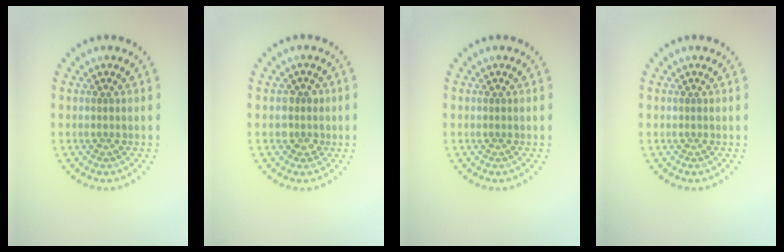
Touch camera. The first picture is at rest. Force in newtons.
{"total": 1.7, "press": 1.5, "slide": 0.7}
{"total": 0.0}
{"total": 0.0}